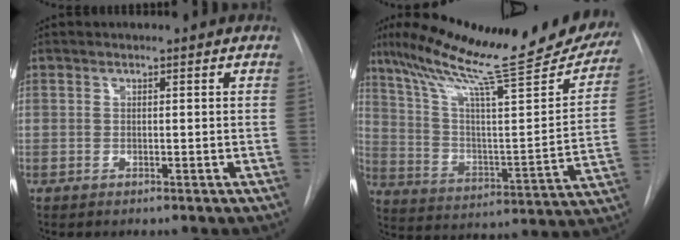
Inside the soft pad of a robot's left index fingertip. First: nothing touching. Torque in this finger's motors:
{"motor_torque": [1.03, -1.11, 0.18, 0.07]}